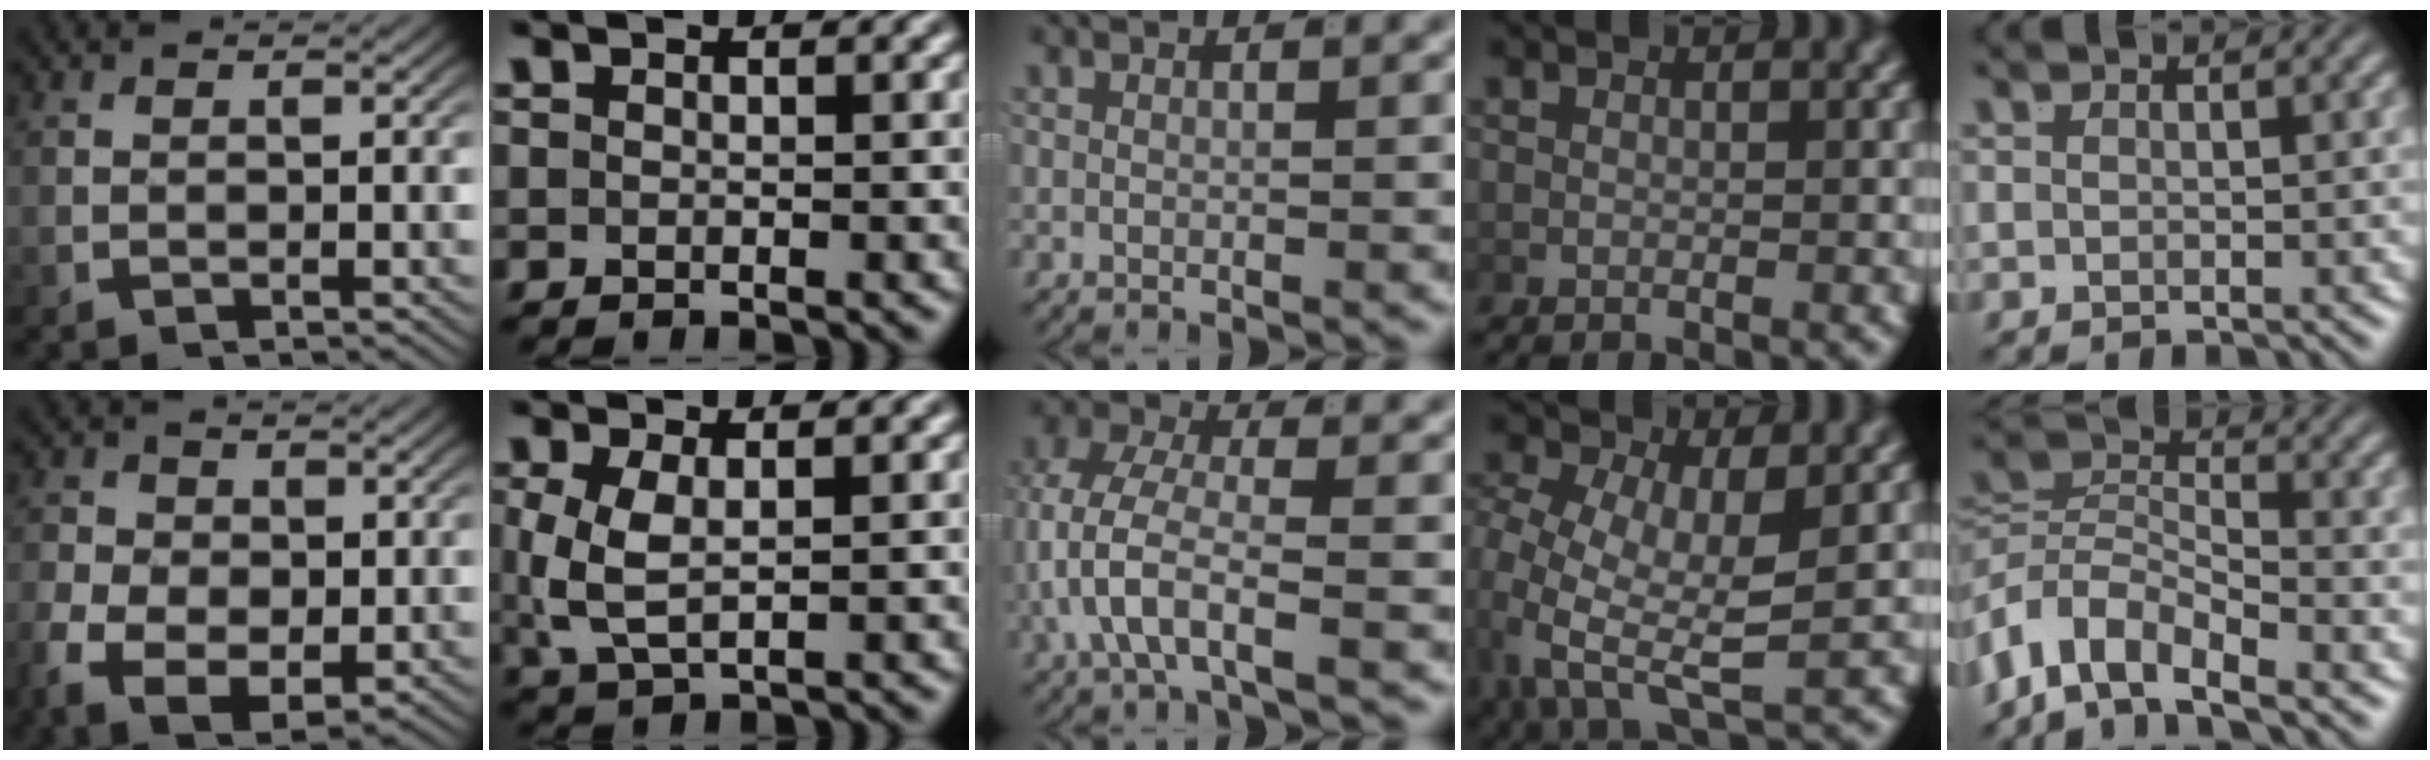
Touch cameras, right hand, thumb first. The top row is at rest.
{"thumb": {"total": 7.6, "force": [-1.6, 5.7, 4.8], "torque": [-0.114, -0.050, -0.003]}, "index": {"total": 3.6, "force": [-0.3, 2.0, 3.0], "torque": [-0.079, -0.020, 0.016]}, "middle": {"total": 6.1, "force": [-1.1, 3.5, 4.8], "torque": [-0.119, -0.027, -0.010]}, "ring": {"total": 6.7, "force": [-0.5, 4.1, 5.3], "torque": [-0.137, -0.048, 0.015]}, "little": {"total": 7.6, "force": [-3.3, 5.3, 4.4], "torque": [-0.106, -0.036, -0.049]}}